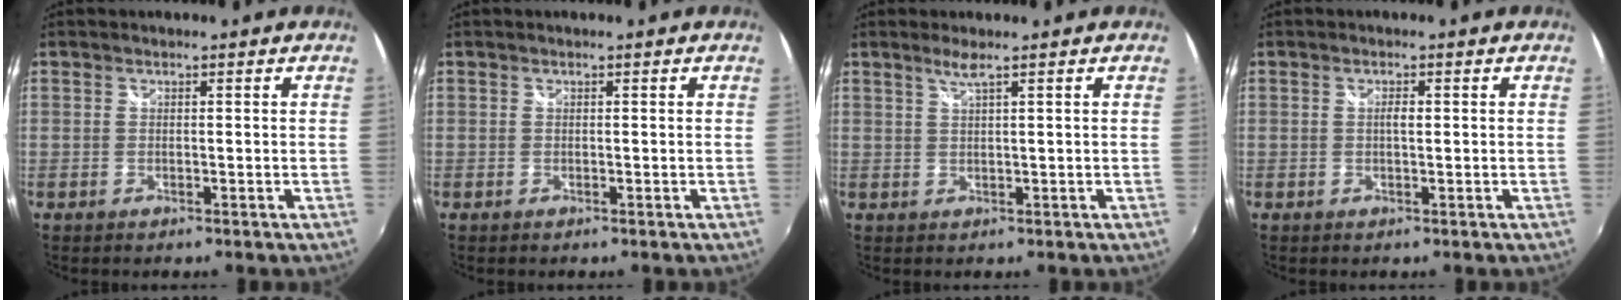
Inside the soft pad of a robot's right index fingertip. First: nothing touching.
{"total": 0.0}
{"total": 1.9, "force": [1.3, -0.4, 1.3], "torque": [-0.026, -0.002, 0.025]}
{"total": 1.2, "force": [0.1, 0.3, 1.1], "torque": [-0.020, 0.002, 0.001]}